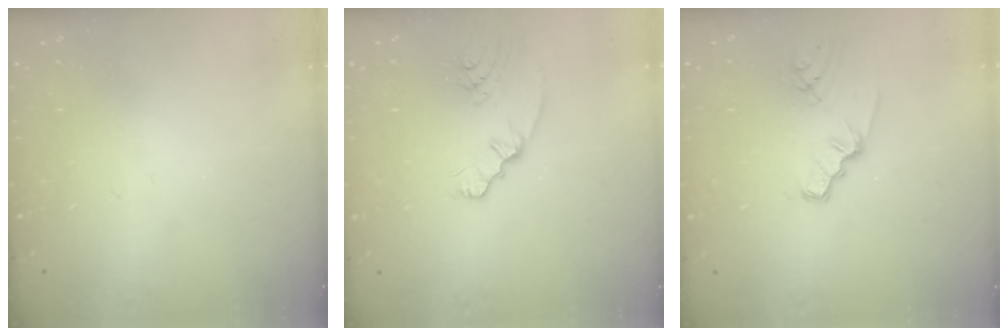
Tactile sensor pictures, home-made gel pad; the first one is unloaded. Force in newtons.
{"total": 2.3, "press": 2.3, "slide": 0.5}
{"total": 2.1, "press": 2.1, "slide": 0.3}